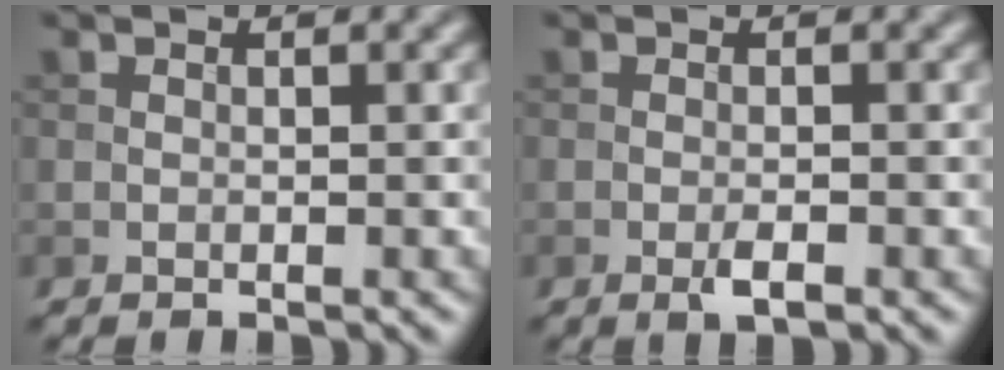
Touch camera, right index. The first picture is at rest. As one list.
[{"total": 1.7, "force": [-0.9, 0.4, 1.4], "torque": [-0.024, -0.002, -0.016]}]